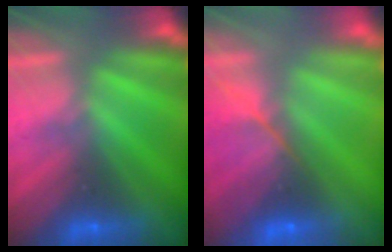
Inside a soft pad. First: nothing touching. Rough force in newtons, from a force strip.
{"total": 9.4}